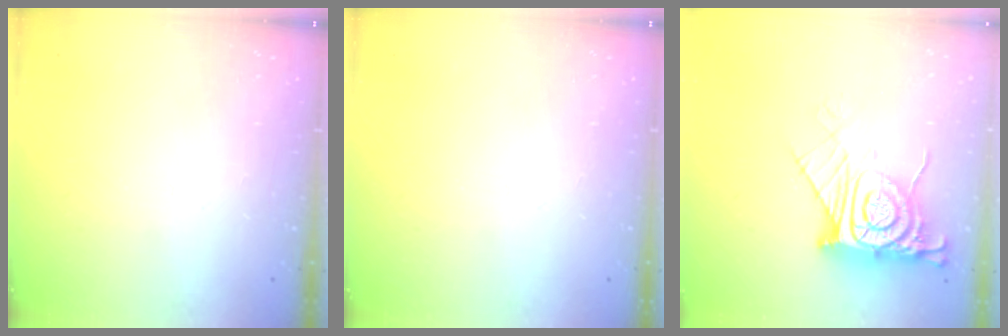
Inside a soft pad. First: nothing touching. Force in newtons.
{"total": 0.0}
{"total": 14.5, "press": 14.4, "slide": 1.2}